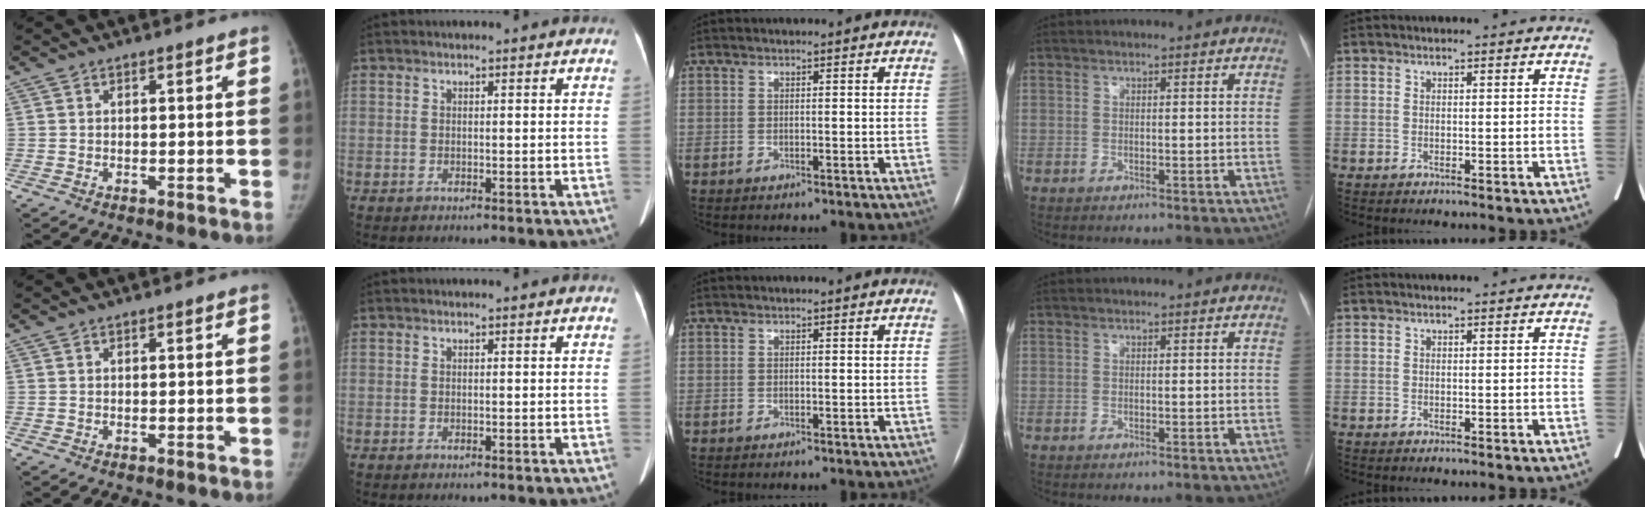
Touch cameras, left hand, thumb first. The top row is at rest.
{}